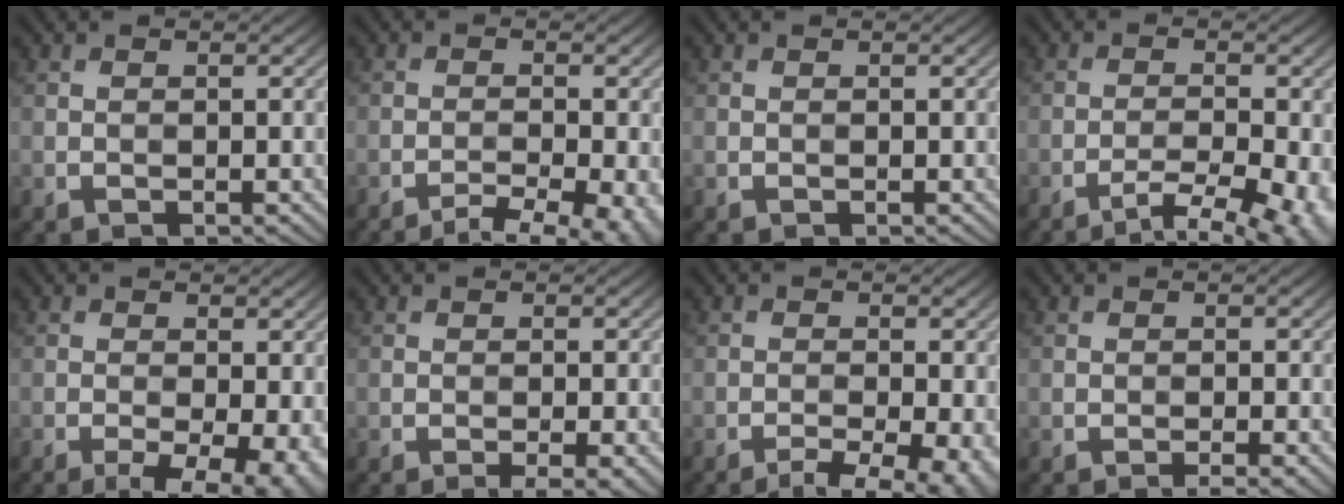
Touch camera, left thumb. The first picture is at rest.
{"total": 5.9, "force": [-4.2, 1.1, 4.0], "torque": [-0.059, -0.007, -0.061]}
{"total": 0.0}
{"total": 7.6, "force": [-4.3, 1.9, 6.0], "torque": [-0.098, -0.008, -0.059]}
{"total": 7.5, "force": [-3.2, 2.5, 6.3], "torque": [-0.096, -0.010, -0.040]}
{"total": 2.8, "force": [-1.4, 0.4, 2.4], "torque": [-0.039, 0.002, -0.023]}
{"total": 6.2, "force": [-3.8, 1.4, 4.7], "torque": [-0.069, -0.009, -0.054]}
{"total": 2.0, "force": [-1.2, 0.2, 1.6], "torque": [-0.025, 0.003, -0.021]}